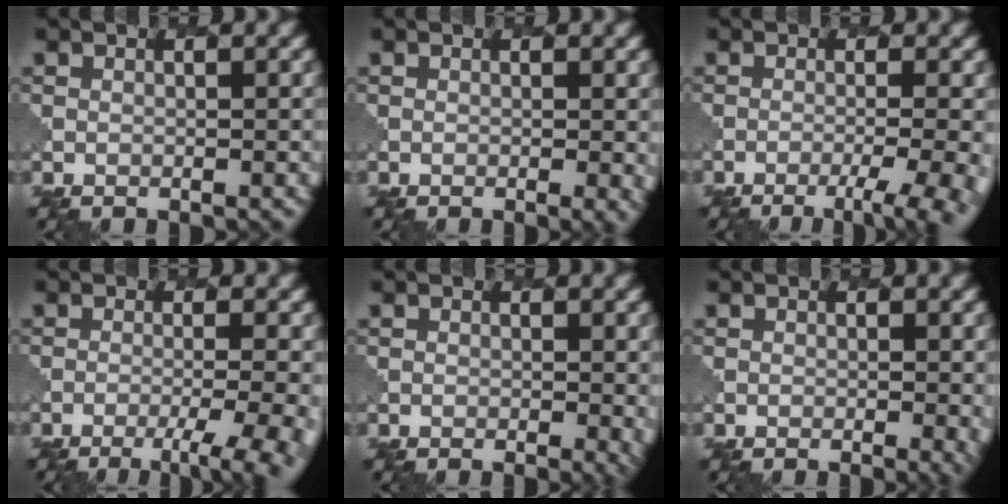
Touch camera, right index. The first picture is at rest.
{"total": 1.7, "force": [-0.1, 0.5, 1.6], "torque": [-0.022, -0.004, 0.001]}
{"total": 5.6, "force": [-2.7, 1.6, 4.6], "torque": [-0.050, 0.000, -0.033]}
{"total": 6.1, "force": [-2.8, 1.9, 5.1], "torque": [-0.059, -0.001, -0.033]}
{"total": 2.4, "force": [0.1, 1.0, 2.2], "torque": [-0.029, -0.005, 0.005]}
{"total": 2.2, "force": [-0.1, 0.8, 2.1], "torque": [-0.028, -0.005, 0.004]}